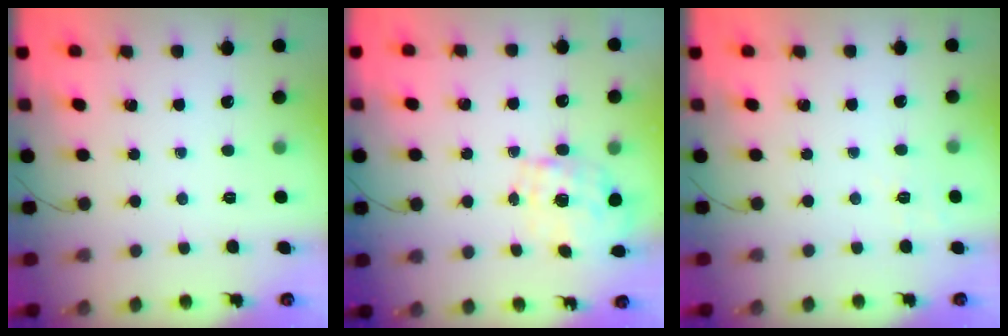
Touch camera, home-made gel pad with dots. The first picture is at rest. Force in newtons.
{"total": 1.6, "press": 1.5, "slide": 0.6}
{"total": 3.8, "press": 3.4, "slide": 1.6}